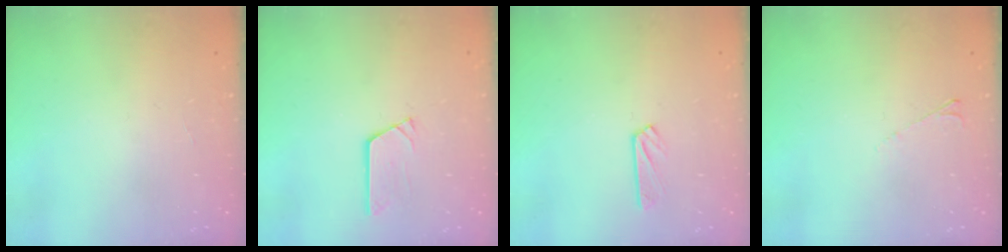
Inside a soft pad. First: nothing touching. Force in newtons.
{"total": 2.9, "press": 2.9, "slide": 0.3}
{"total": 4.1, "press": 4.0, "slide": 0.4}
{"total": 2.6, "press": 2.6, "slide": 0.5}